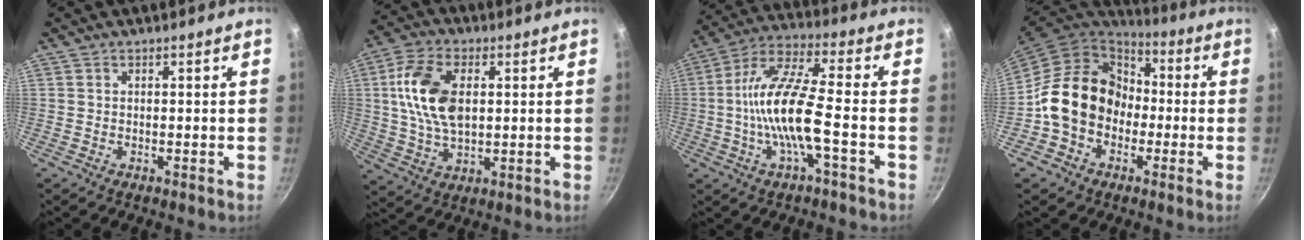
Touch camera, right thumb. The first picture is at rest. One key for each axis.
{"total": 13.6, "fx": 2.2, "fy": 8.0, "fz": 10.8, "tx": -0.193, "ty": 0.004, "tz": 0.037}
{"total": 13.9, "fx": -2.8, "fy": 3.4, "fz": 13.1, "tx": -0.258, "ty": 0.034, "tz": -0.065}
{"total": 16.6, "fx": -1.9, "fy": 13.6, "fz": 9.3, "tx": -0.122, "ty": 0.052, "tz": -0.042}